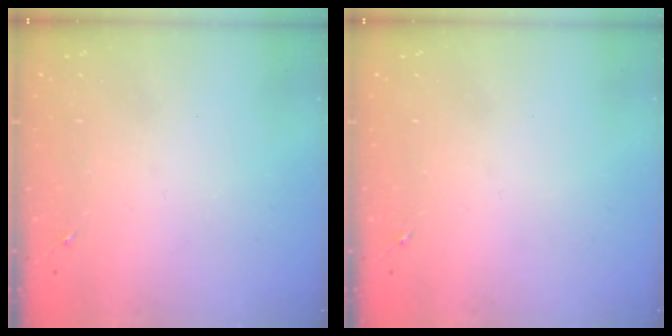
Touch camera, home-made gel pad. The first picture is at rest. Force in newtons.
{"total": 0.0}